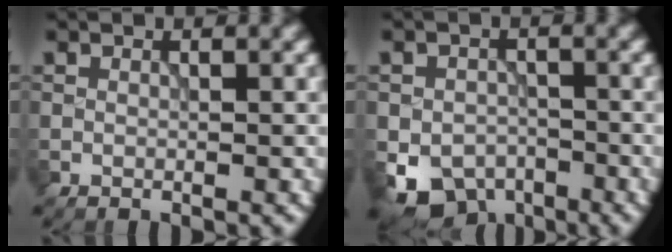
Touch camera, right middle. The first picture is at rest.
{"total": 5.7, "force": [-3.0, 4.1, 2.6], "torque": [-0.041, -0.018, -0.047]}